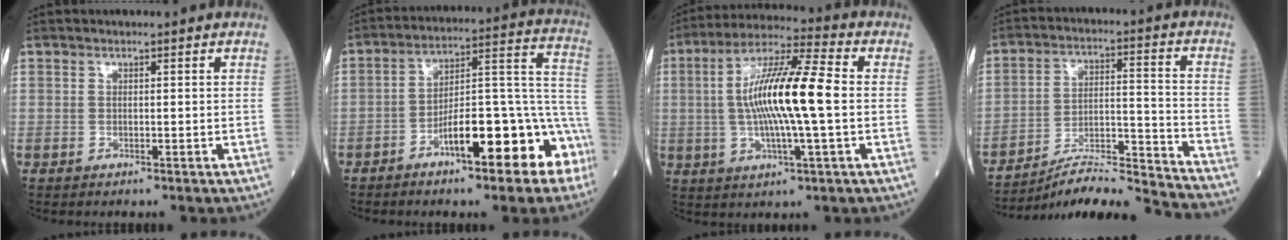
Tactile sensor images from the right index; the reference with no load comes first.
{"total": 15.3, "force": [-7.8, 3.8, 12.6], "torque": [-0.169, 0.042, -0.110]}
{"total": 15.0, "force": [0.0, 1.3, 15.0], "torque": [-0.283, 0.012, -0.005]}
{"total": 16.0, "force": [-15.4, -1.6, 4.0], "torque": [-0.061, 0.017, -0.249]}